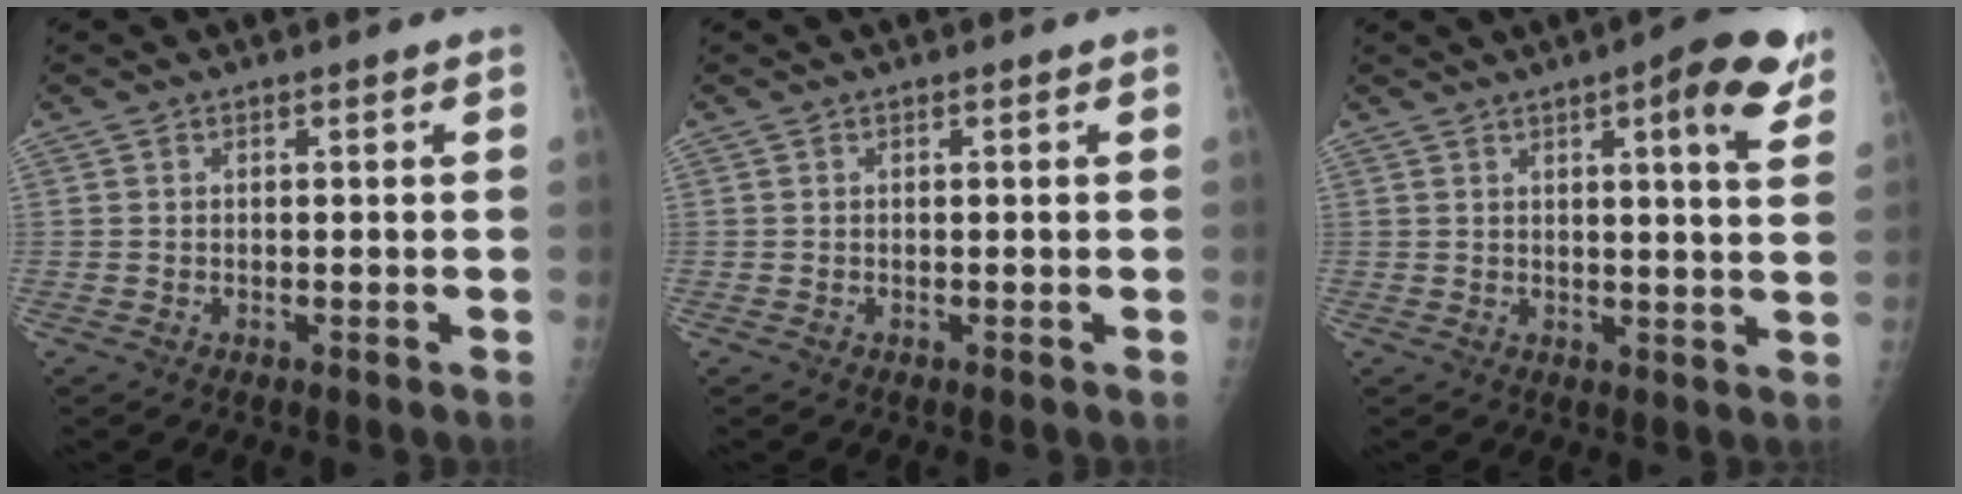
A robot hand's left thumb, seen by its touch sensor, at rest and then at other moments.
{"total": 0.0}
{"total": 10.2, "force": [5.5, 1.9, 8.4], "torque": [-0.092, -0.021, 0.063]}